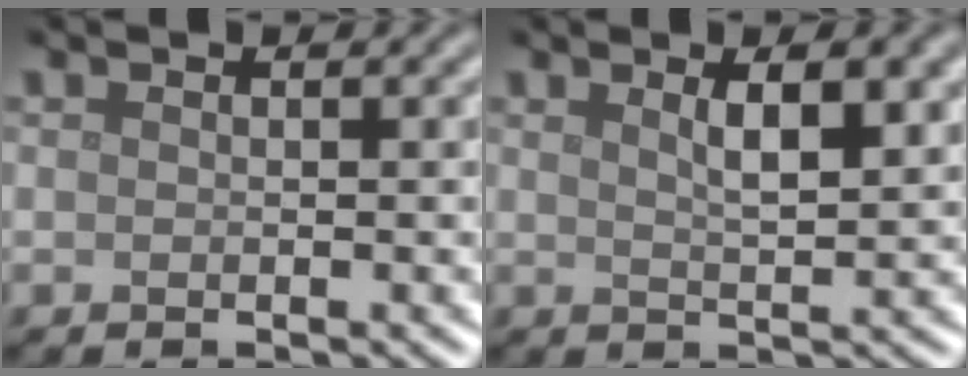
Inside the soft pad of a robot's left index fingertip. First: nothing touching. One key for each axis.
{"total": 3.6, "fx": 1.6, "fy": 1.1, "fz": 3.0, "tx": -0.040, "ty": 0.005, "tz": 0.027}